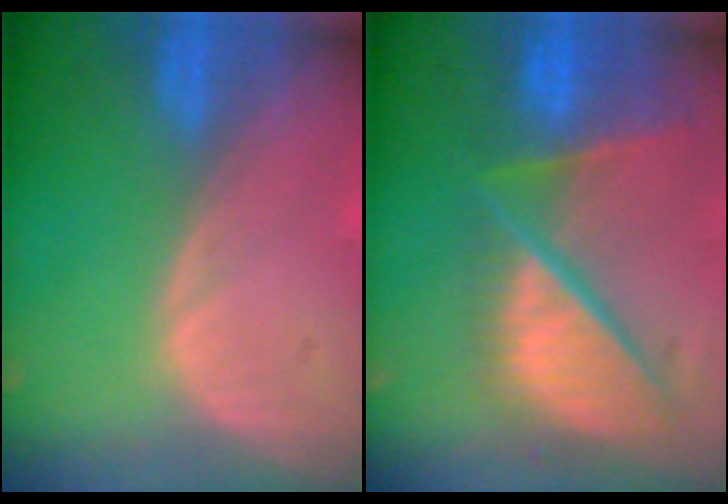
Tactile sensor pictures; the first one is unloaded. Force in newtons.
{"total": 12.0, "press": 9.8, "slide": 6.8}